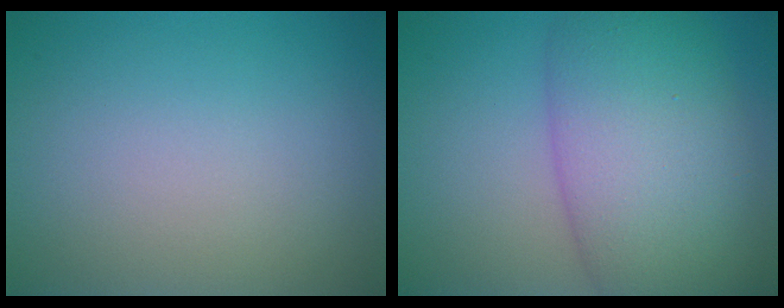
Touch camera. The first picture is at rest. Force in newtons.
{"total": 10.3, "press": 10.3, "slide": 0.5}